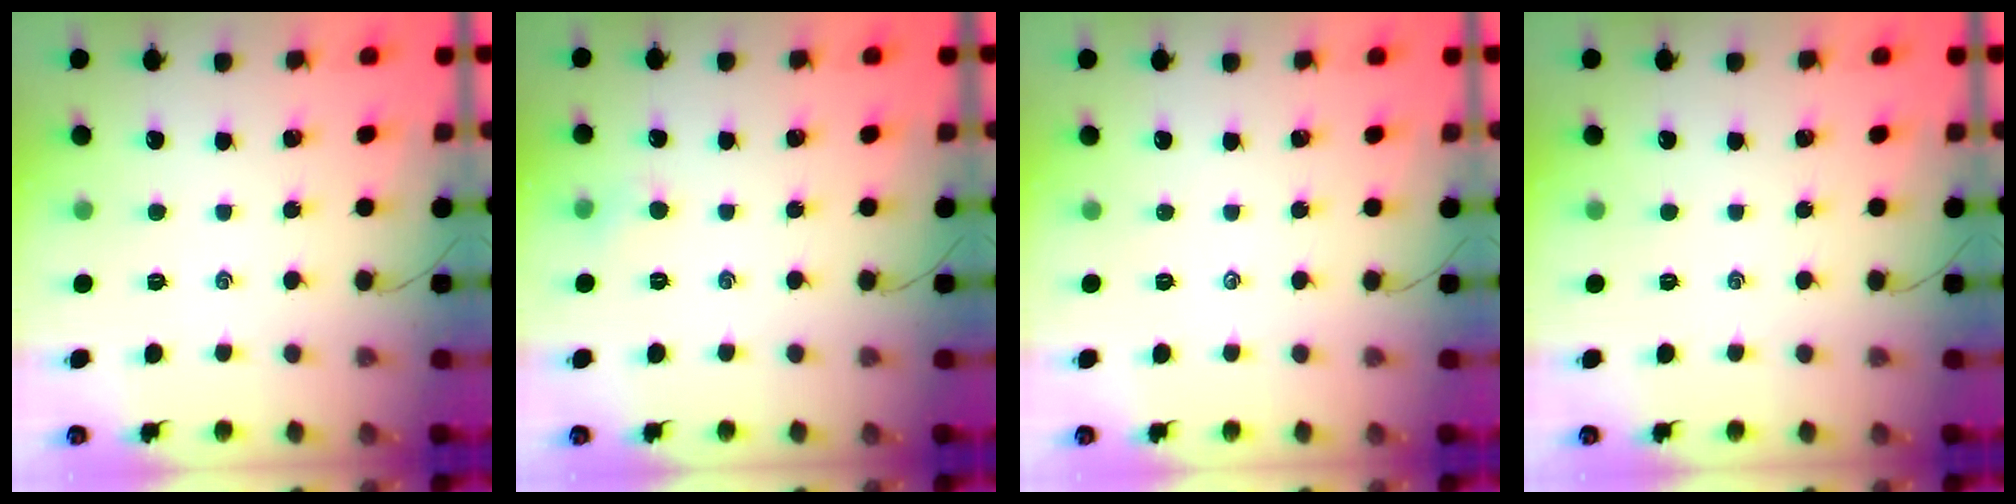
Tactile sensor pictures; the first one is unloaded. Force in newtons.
{"total": 3.3, "press": 3.2, "slide": 0.8}
{"total": 0.0}
{"total": 0.0}